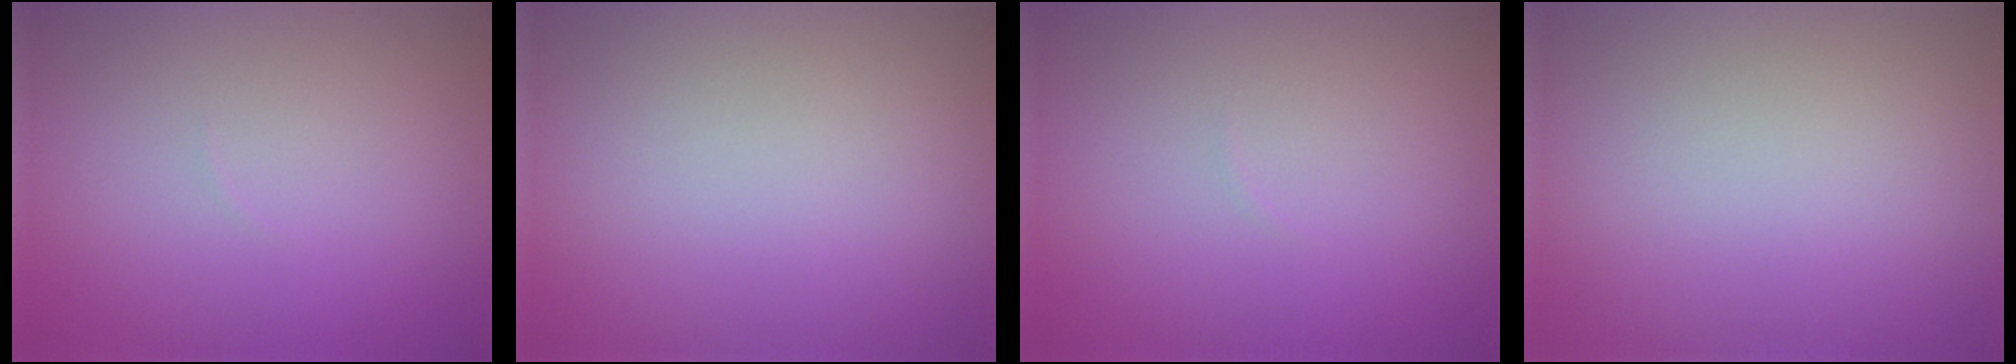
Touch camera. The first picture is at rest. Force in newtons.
{"total": 0.0}
{"total": 0.0}
{"total": 0.0}